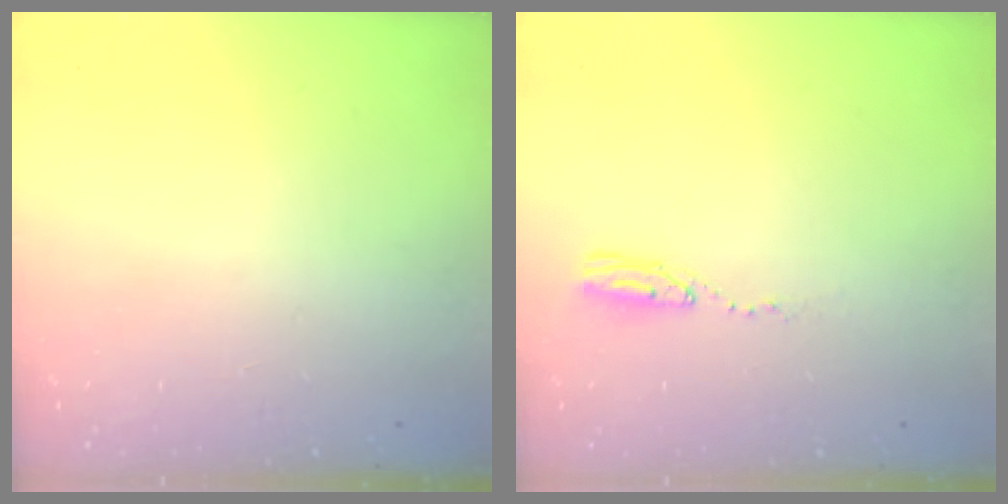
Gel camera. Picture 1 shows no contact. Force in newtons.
{"total": 4.3, "press": 4.3, "slide": 0.4}